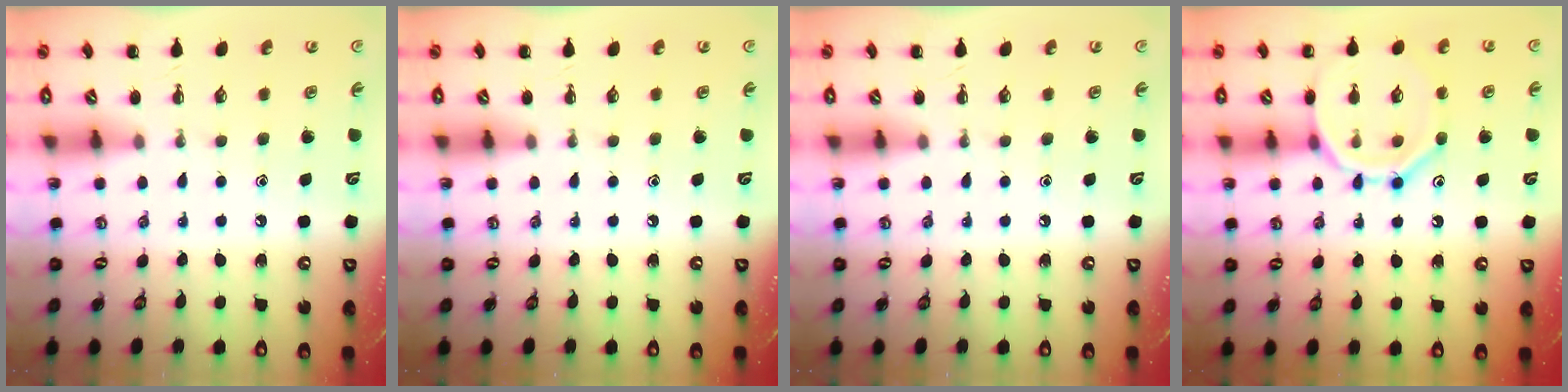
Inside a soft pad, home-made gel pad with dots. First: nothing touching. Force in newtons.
{"total": 0.0}
{"total": 0.0}
{"total": 12.4, "press": 12.3, "slide": 1.1}